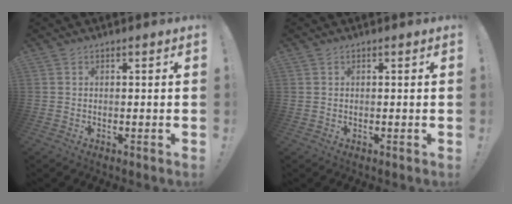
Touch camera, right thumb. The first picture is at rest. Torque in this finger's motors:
{"motor_torque": [-0.46, -0.09, -0.14, 0.40, 0.09]}